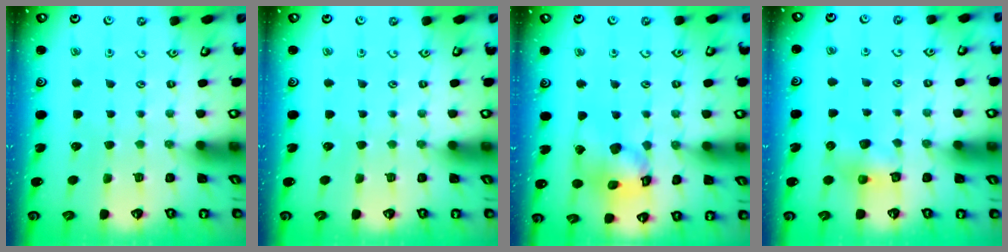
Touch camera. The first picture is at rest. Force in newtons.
{"total": 0.0}
{"total": 14.4, "press": 14.2, "slide": 2.2}
{"total": 7.4, "press": 7.4, "slide": 0.2}